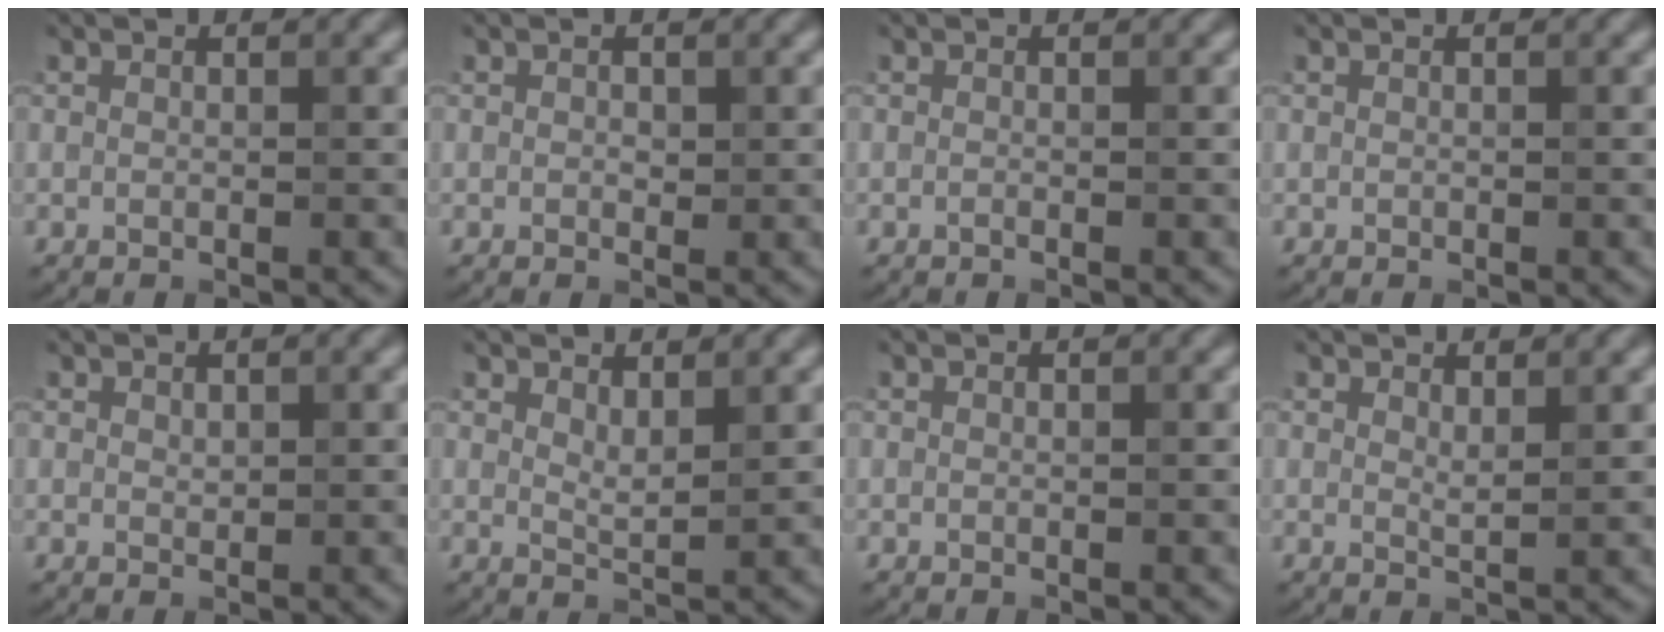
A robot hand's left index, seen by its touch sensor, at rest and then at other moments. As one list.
[{"total": 0.6, "force": [0.1, 0.4, 0.4], "torque": [-0.002, -0.002, 0.000]}, {"total": 0.0}, {"total": 0.0}, {"total": 0.5, "force": [0.4, 0.3, 0.3], "torque": [-0.003, -0.002, 0.009]}, {"total": 1.7, "force": [1.2, 0.3, 1.1], "torque": [-0.021, -0.004, 0.023]}, {"total": 0.0}, {"total": 1.1, "force": [0.9, 0.1, 0.7], "torque": [-0.013, -0.003, 0.015]}]